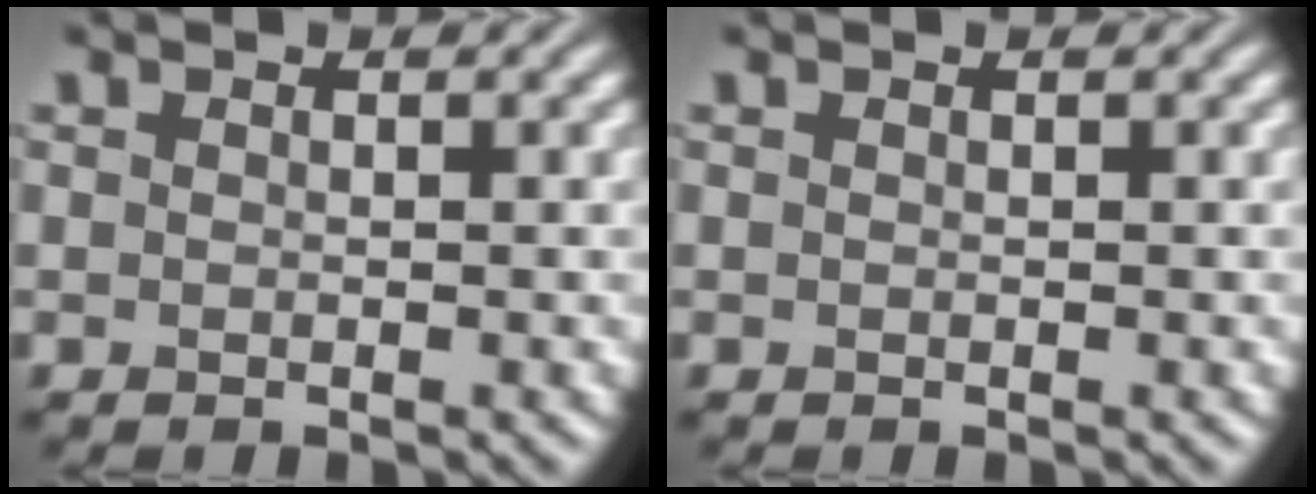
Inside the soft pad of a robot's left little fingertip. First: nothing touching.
{"total": 0.0}